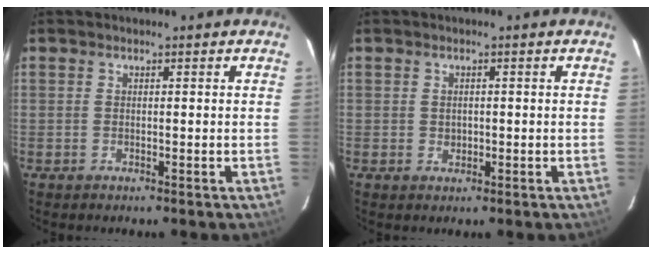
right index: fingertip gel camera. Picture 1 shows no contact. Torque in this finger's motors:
{"motor_torque": [-0.16, 0.09, -0.01, -0.01]}